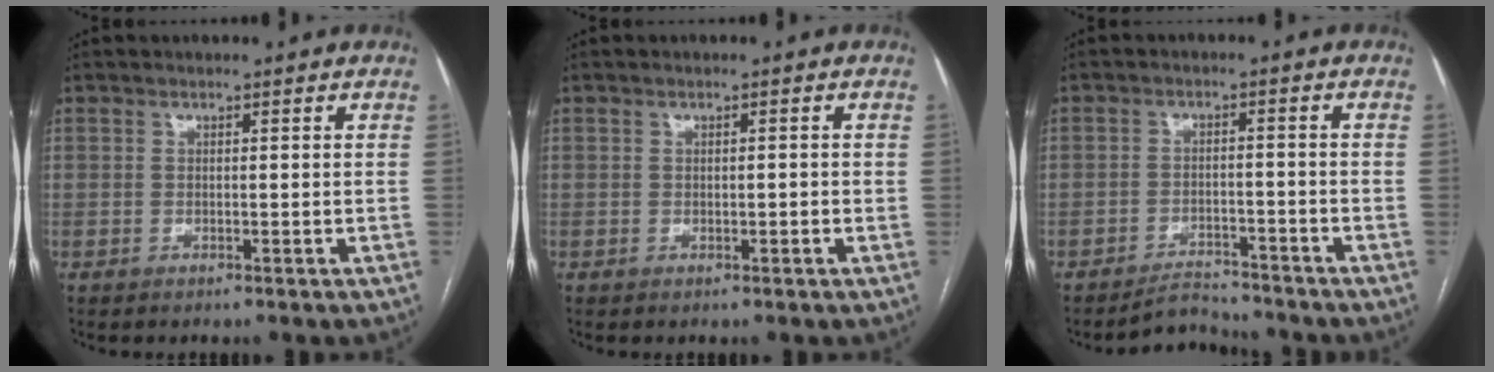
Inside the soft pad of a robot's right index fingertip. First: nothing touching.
{"total": 0.8, "force": [-0.1, 0.2, 0.8], "torque": [-0.015, 0.000, 0.001]}
{"total": 4.2, "force": [-4.2, 0.7, -0.1], "torque": [0.003, -0.002, -0.067]}